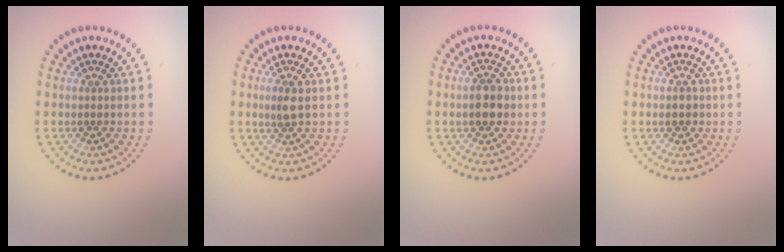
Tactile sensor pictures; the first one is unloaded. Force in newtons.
{"total": 1.5, "press": 1.4, "slide": 0.6}
{"total": 2.6, "press": 2.6, "slide": 0.2}
{"total": 1.2, "press": 1.1, "slide": 0.2}